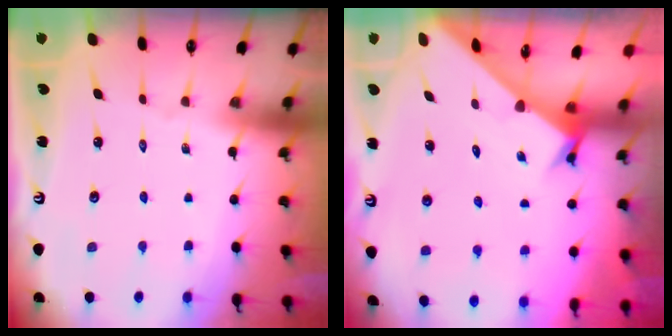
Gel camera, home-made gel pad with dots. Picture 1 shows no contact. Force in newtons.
{"total": 2.3, "press": 2.3, "slide": 0.1}